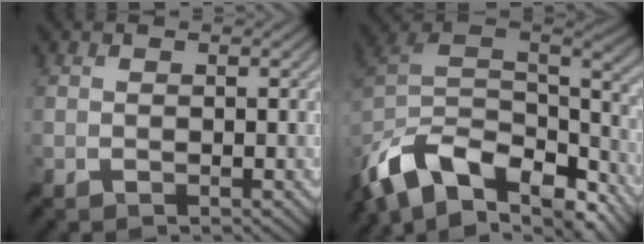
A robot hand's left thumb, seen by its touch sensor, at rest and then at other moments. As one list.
[{"total": 16.6, "force": [-10.8, 8.3, 9.4], "torque": [-0.232, -0.019, -0.166]}]